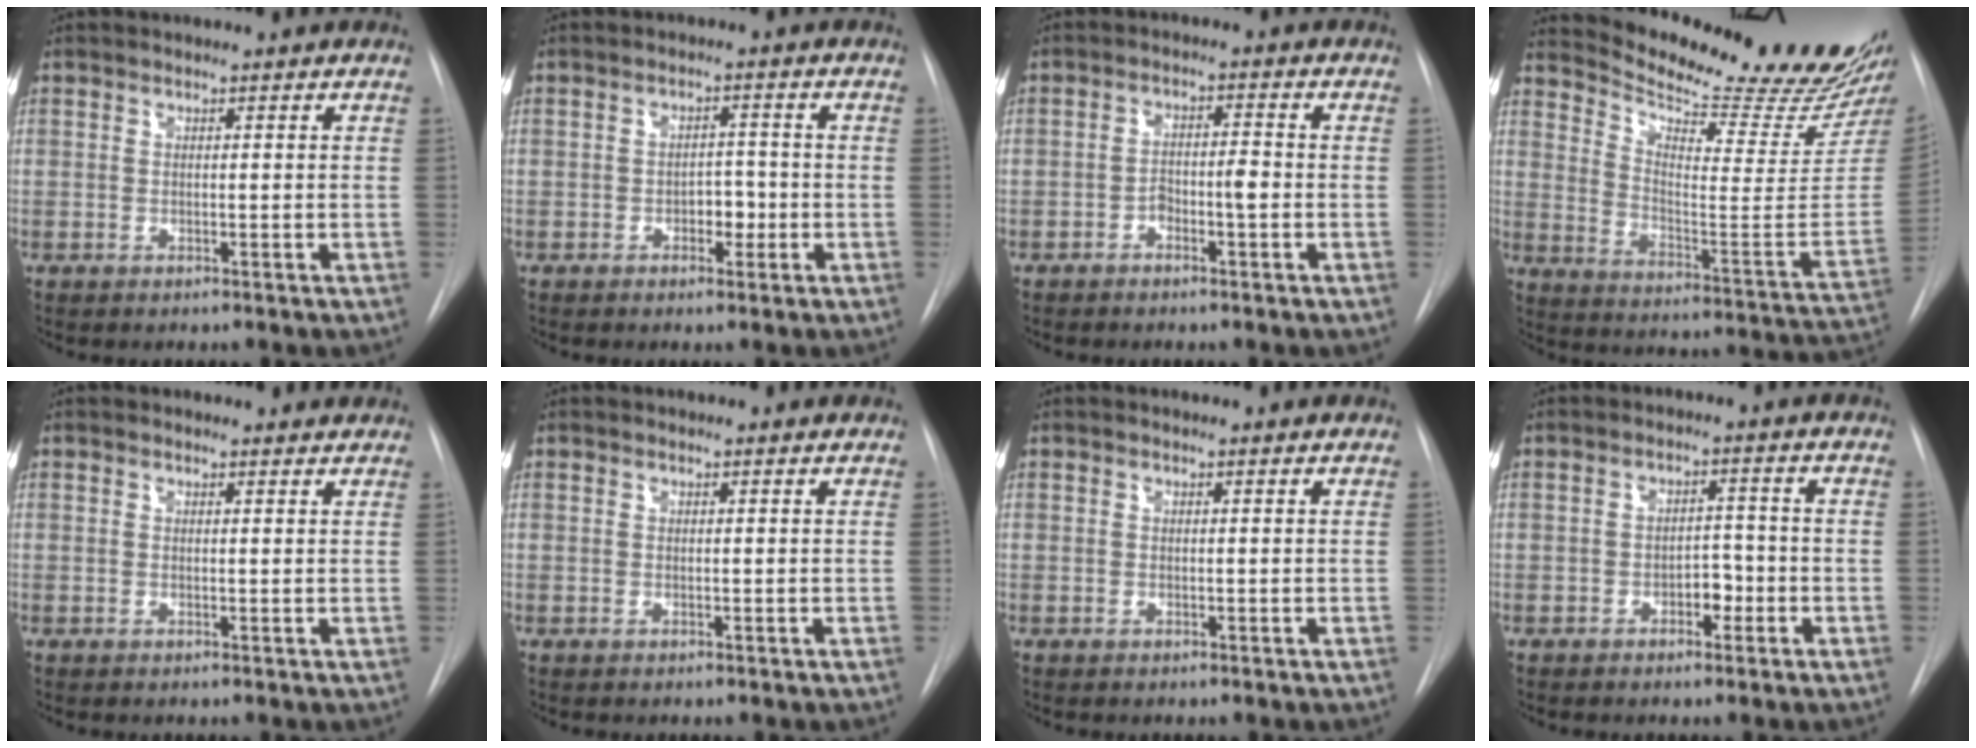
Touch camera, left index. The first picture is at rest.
{"total": 3.0, "force": [-1.5, 1.7, 1.9], "torque": [-0.020, 0.002, -0.021]}
{"total": 3.1, "force": [-1.7, 0.8, 2.5], "torque": [-0.040, 0.007, -0.027]}
{"total": 24.0, "force": [22.2, 0.2, 9.0], "torque": [-0.143, -0.129, 0.299]}
{"total": 4.2, "force": [4.0, 1.1, 0.5], "torque": [-0.003, 0.003, 0.033]}
{"total": 1.7, "force": [1.6, 0.3, 0.6], "torque": [-0.010, 0.013, 0.013]}
{"total": 1.3, "force": [1.3, 0.2, 0.4], "torque": [-0.010, 0.009, 0.010]}
{"total": 3.0, "force": [-1.8, 1.6, 1.7], "torque": [-0.019, 0.002, -0.028]}